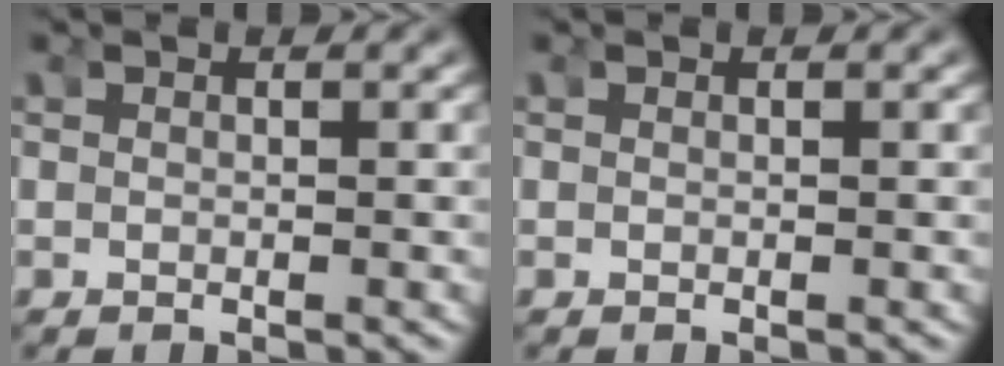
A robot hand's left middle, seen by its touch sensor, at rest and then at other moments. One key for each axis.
{"total": 0.0}